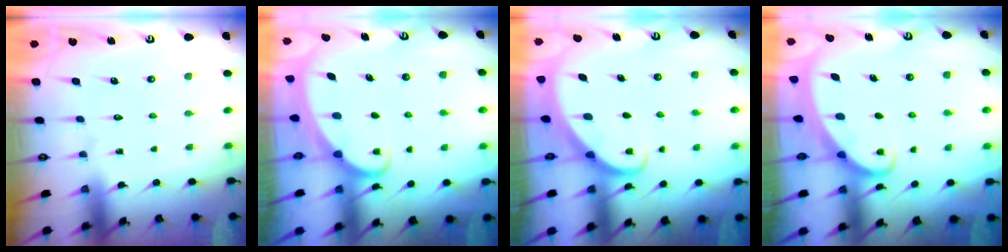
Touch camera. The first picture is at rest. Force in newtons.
{"total": 1.9, "press": 1.9, "slide": 0.2}
{"total": 2.2, "press": 2.2, "slide": 0.2}
{"total": 2.0, "press": 2.0, "slide": 0.0}